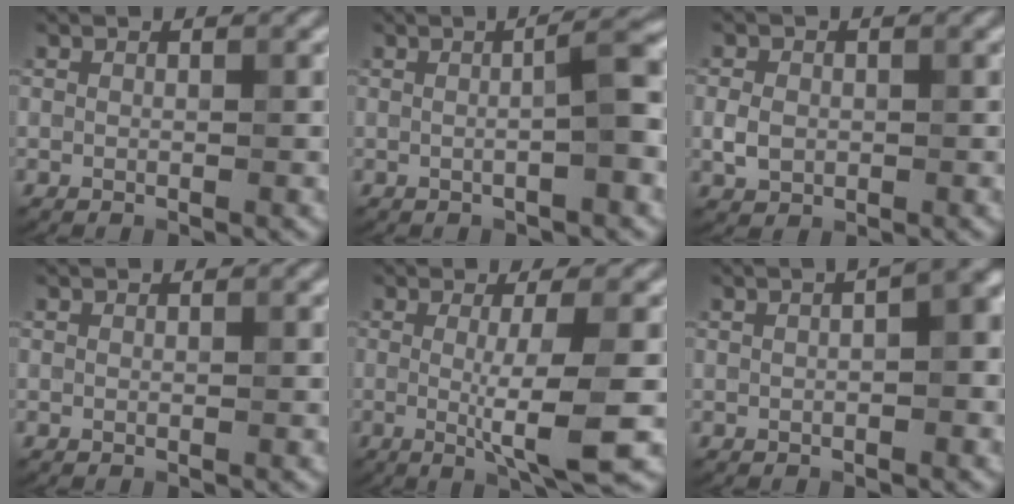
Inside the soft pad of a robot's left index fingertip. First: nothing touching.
{"total": 4.0, "force": [0.0, 0.7, 4.0], "torque": [-0.052, 0.012, -0.005]}
{"total": 2.3, "force": [-0.3, 1.8, 1.3], "torque": [-0.026, -0.002, -0.009]}
{"total": 0.0}
{"total": 5.4, "force": [-0.4, 0.8, 5.3], "torque": [-0.082, -0.013, -0.007]}
{"total": 5.1, "force": [0.6, 1.7, 4.8], "torque": [-0.043, 0.019, 0.005]}